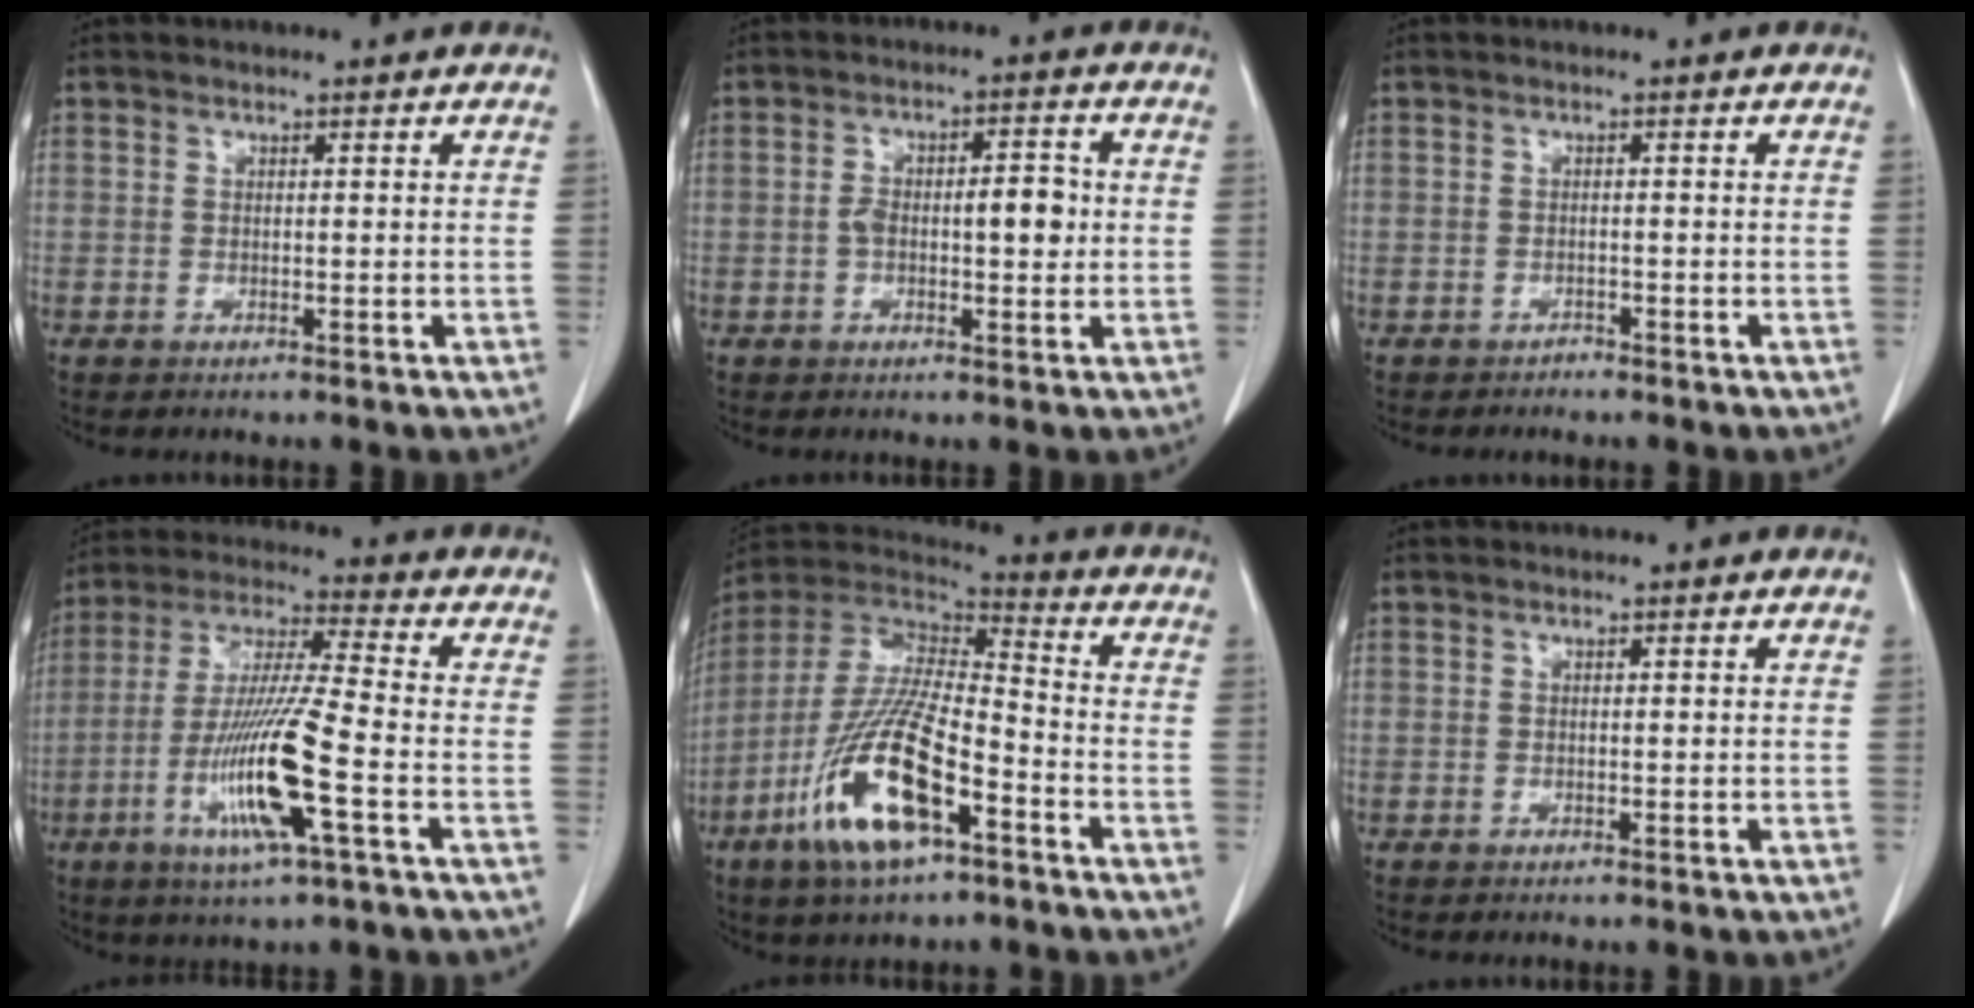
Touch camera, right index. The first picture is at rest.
{"total": 6.4, "force": [-0.3, 2.6, 5.8], "torque": [-0.102, 0.019, -0.004]}
{"total": 0.8, "force": [-0.7, 0.2, 0.0], "torque": [-0.001, 0.000, -0.015]}
{"total": 14.3, "force": [-4.9, 0.2, 13.5], "torque": [-0.273, -0.016, -0.095]}
{"total": 17.6, "force": [-8.1, 4.4, 15.0], "torque": [-0.322, -0.019, -0.146]}
{"total": 0.0}